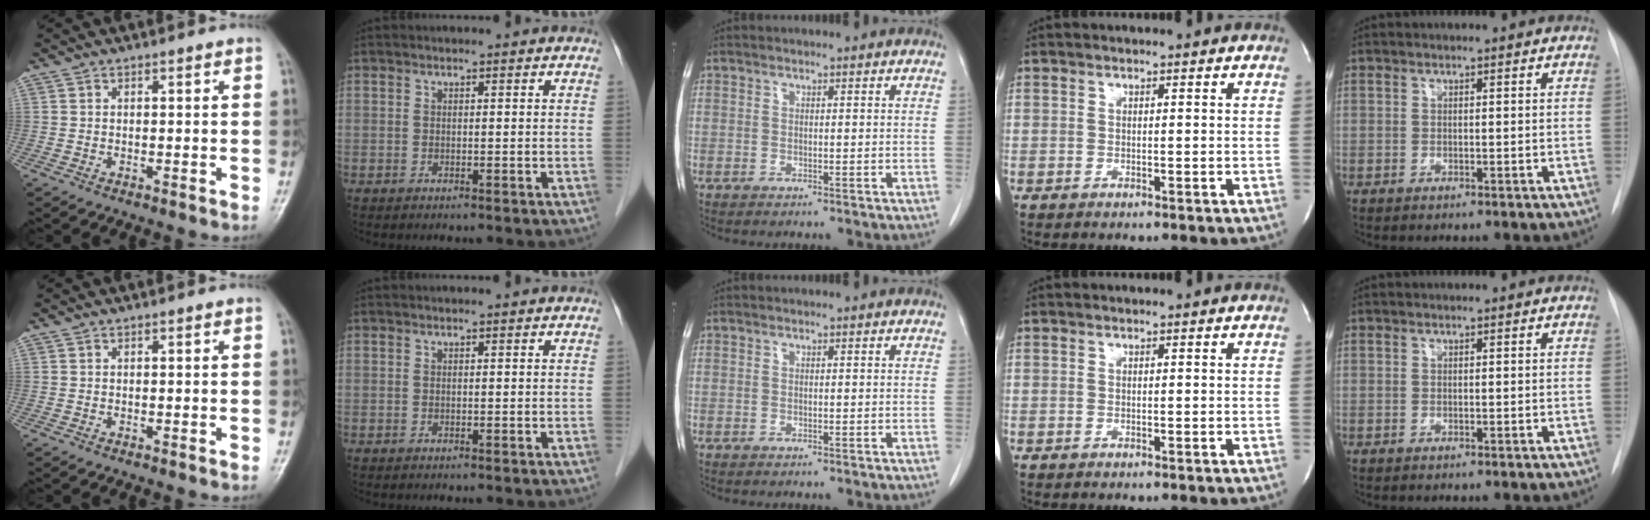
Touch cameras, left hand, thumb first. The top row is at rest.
{}